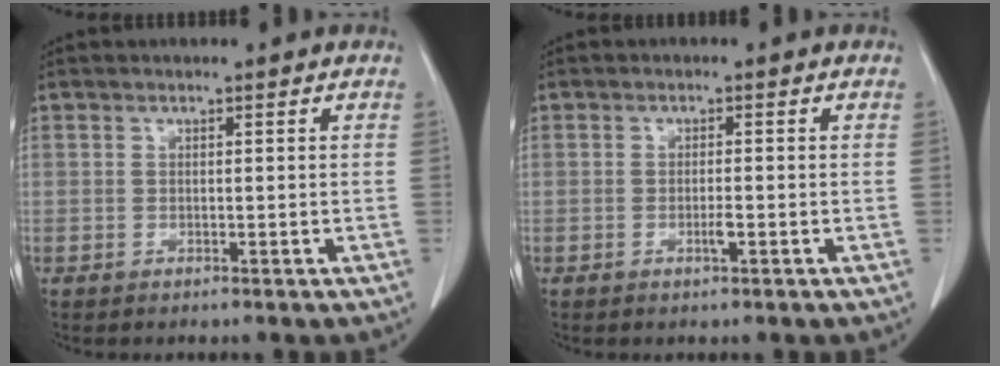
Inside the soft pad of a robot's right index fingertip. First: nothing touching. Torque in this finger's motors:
{"motor_torque": [0.02, 0.09, 0.01, 0.03]}